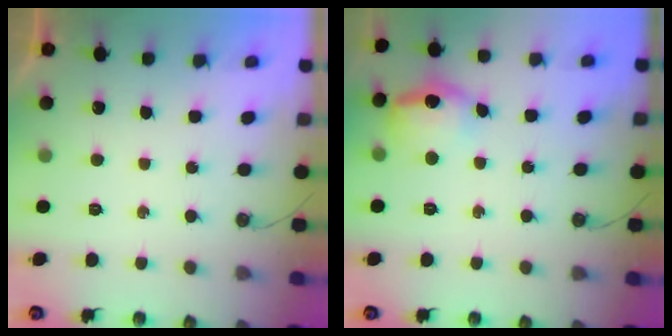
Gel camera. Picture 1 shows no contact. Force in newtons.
{"total": 12.0, "press": 11.9, "slide": 1.0}